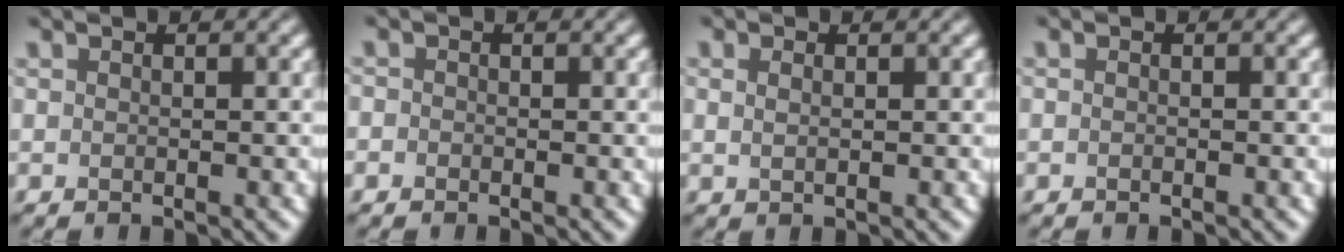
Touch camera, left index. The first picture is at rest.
{"total": 0.8, "force": [-0.3, 0.7, 0.1], "torque": [0.002, -0.005, -0.009]}
{"total": 1.4, "force": [0.7, 0.8, 1.0], "torque": [-0.017, -0.002, 0.001]}
{"total": 0.0}